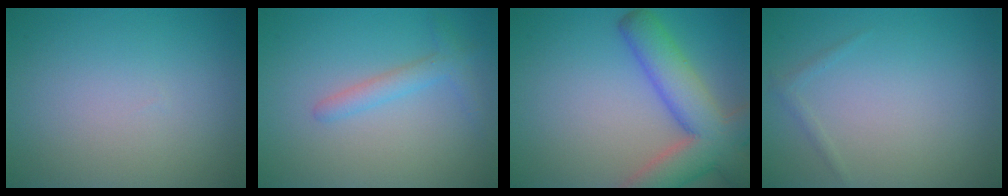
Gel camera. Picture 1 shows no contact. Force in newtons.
{"total": 2.1, "press": 2.1, "slide": 0.0}
{"total": 8.2, "press": 8.2, "slide": 0.5}
{"total": 0.6, "press": 0.6, "slide": 0.1}